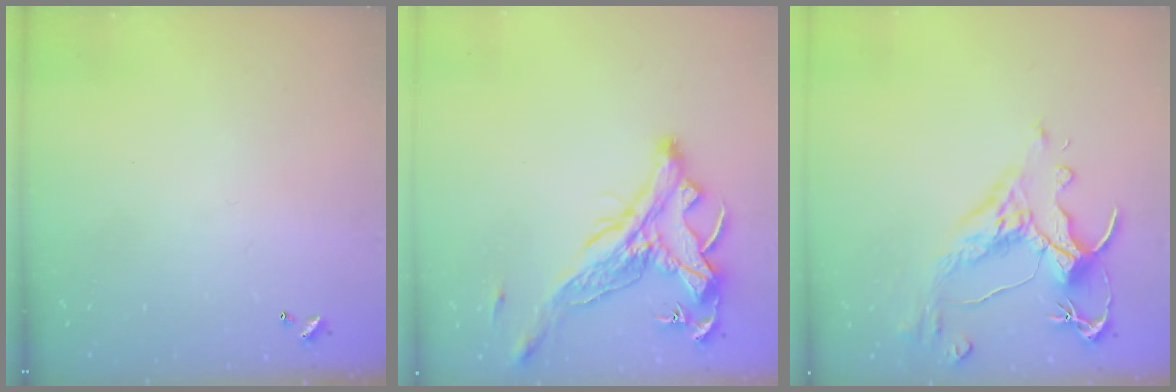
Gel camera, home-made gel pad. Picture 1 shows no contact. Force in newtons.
{"total": 5.4, "press": 5.1, "slide": 1.8}
{"total": 4.0, "press": 3.7, "slide": 1.4}